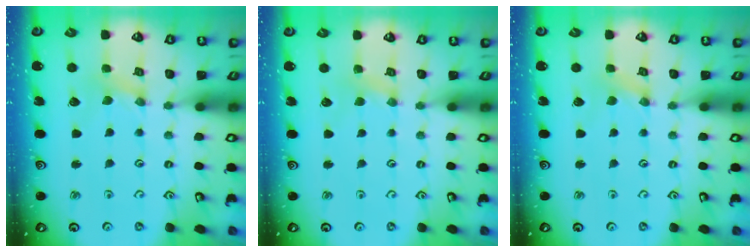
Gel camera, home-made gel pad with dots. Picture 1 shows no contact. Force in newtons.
{"total": 2.4, "press": 2.3, "slide": 0.5}
{"total": 0.0}